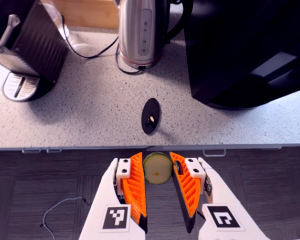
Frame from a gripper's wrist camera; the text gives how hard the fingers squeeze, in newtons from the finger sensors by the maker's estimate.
{"total": 7.6, "left": 7.3, "right": 7.8}